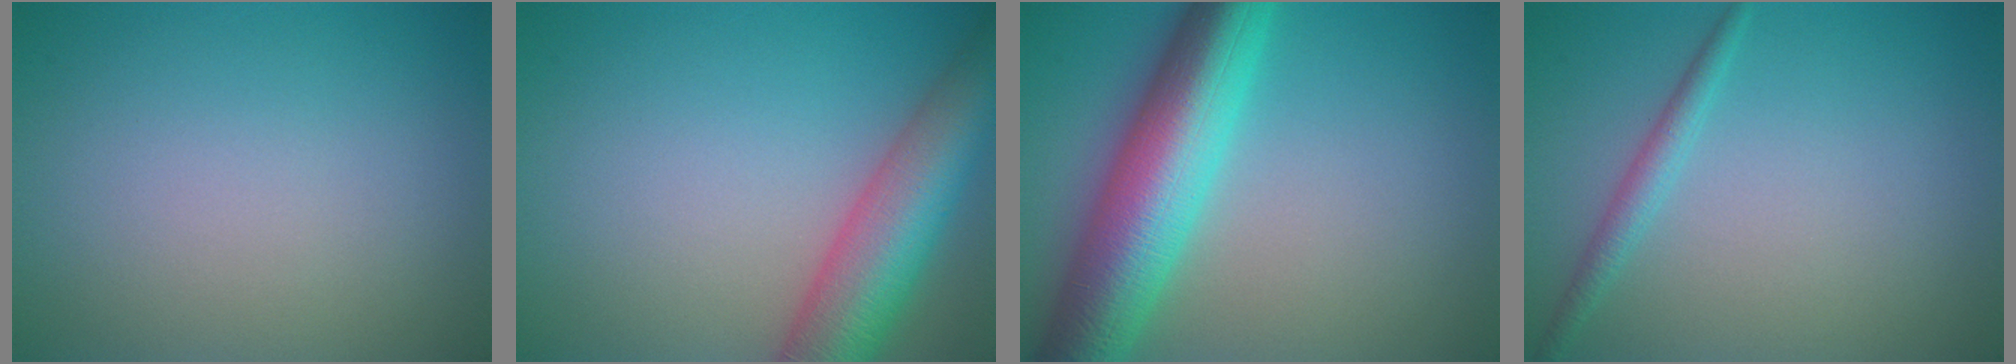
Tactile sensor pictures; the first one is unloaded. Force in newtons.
{"total": 8.5, "press": 8.5, "slide": 0.4}
{"total": 10.2, "press": 10.2, "slide": 0.0}
{"total": 1.6, "press": 1.6, "slide": 0.1}